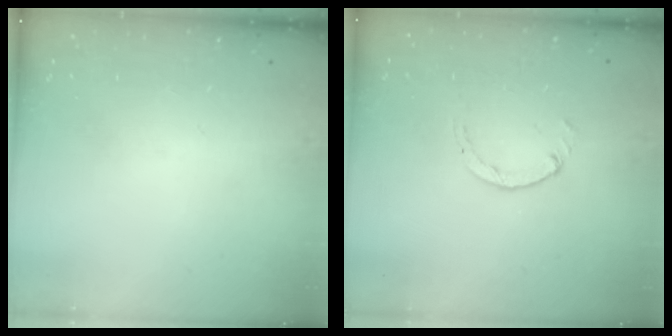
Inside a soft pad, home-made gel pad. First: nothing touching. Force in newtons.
{"total": 0.7, "press": 0.7, "slide": 0.2}